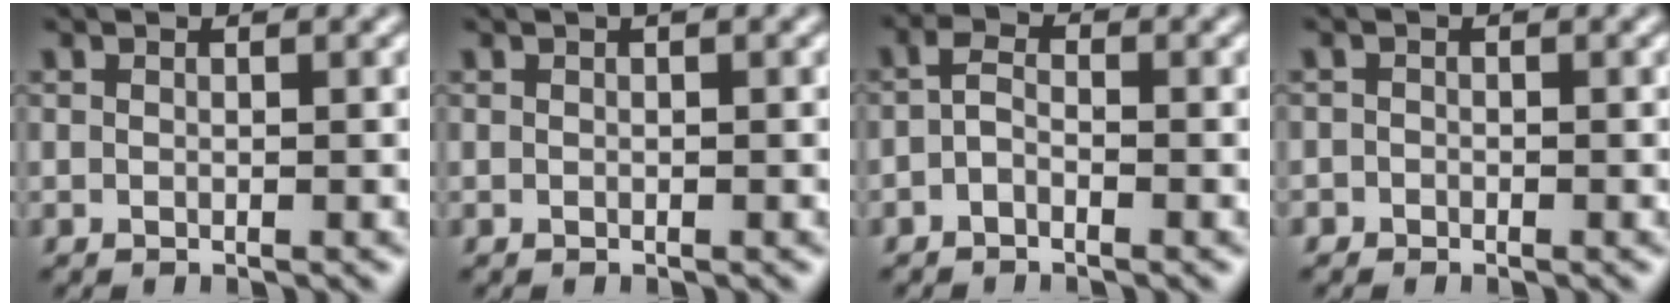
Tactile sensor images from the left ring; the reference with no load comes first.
{"total": 0.6, "force": [0.3, 0.1, 0.5], "torque": [-0.008, 0.007, 0.005]}
{"total": 1.5, "force": [-0.7, 0.8, 1.1], "torque": [-0.021, 0.003, -0.019]}
{"total": 0.8, "force": [-0.4, 0.7, -0.1], "torque": [0.009, -0.004, -0.009]}